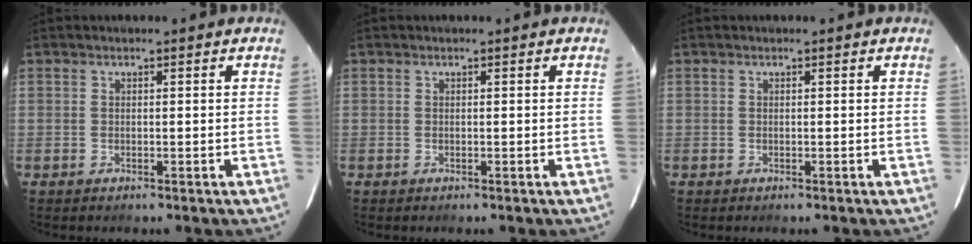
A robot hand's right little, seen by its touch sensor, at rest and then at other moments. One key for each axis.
{"total": 0.0}
{"total": 0.0}